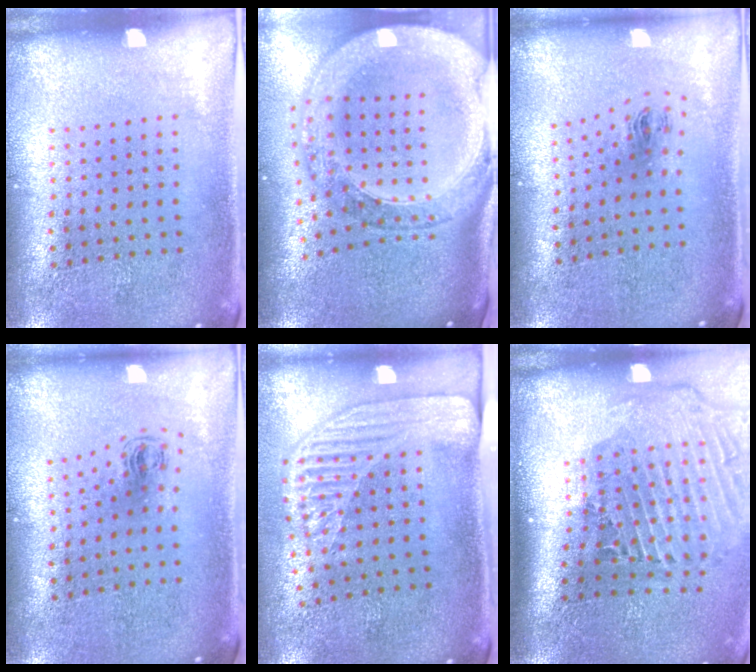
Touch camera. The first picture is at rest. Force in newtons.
{"total": 3.5, "press": 2.8, "slide": 2.1}
{"total": 1.0, "press": 0.4, "slide": 0.9}
{"total": 0.6, "press": 0.3, "slide": 0.5}
{"total": 2.2, "press": 1.8, "slide": 1.3}
{"total": 2.9, "press": 1.9, "slide": 2.1}